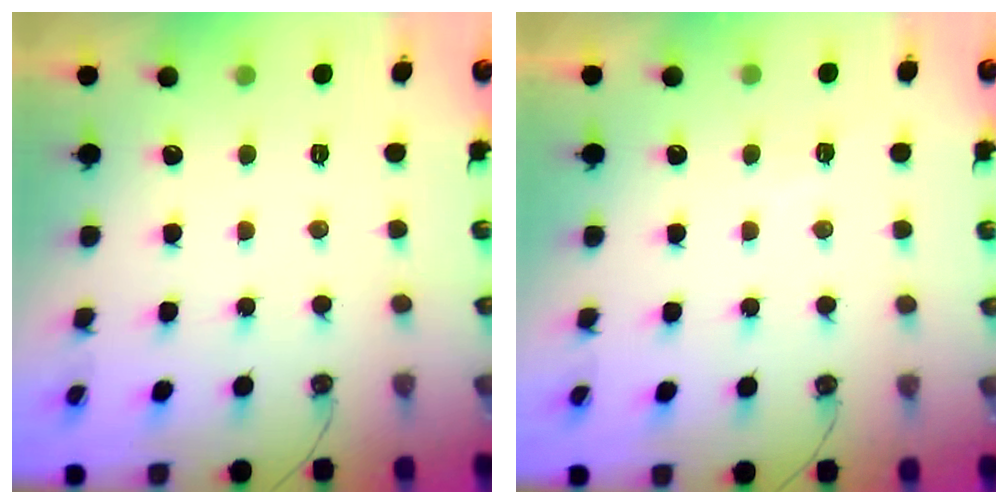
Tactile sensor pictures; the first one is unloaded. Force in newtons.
{"total": 4.1, "press": 4.0, "slide": 0.6}